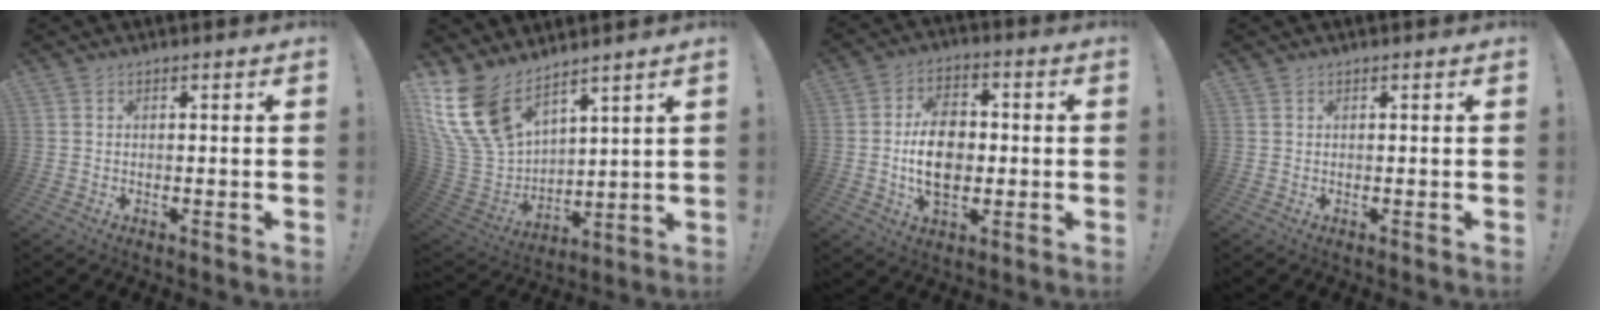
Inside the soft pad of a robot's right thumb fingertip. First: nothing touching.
{"total": 17.4, "force": [11.8, 9.4, 8.7], "torque": [-0.198, -0.078, 0.224]}
{"total": 13.5, "force": [-0.6, 9.2, 9.9], "torque": [-0.166, 0.004, -0.013]}
{"total": 0.0}